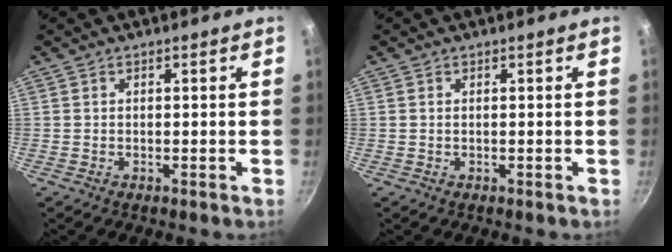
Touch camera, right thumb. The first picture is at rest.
{"total": 0.0}